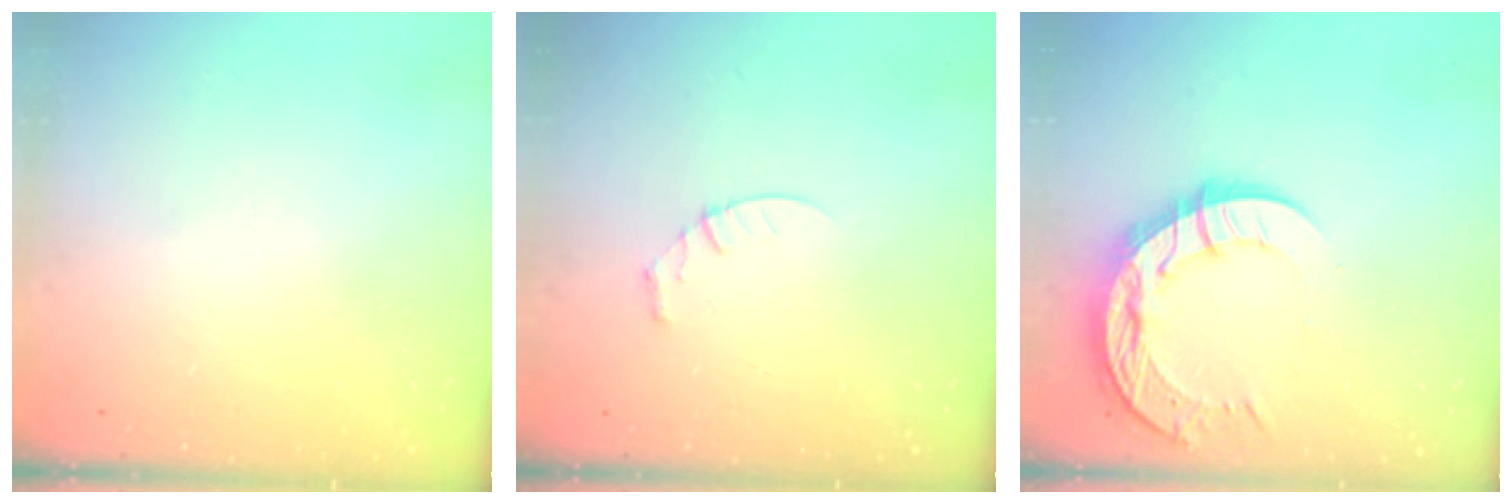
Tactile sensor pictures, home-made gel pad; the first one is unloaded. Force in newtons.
{"total": 3.5, "press": 3.5, "slide": 0.3}
{"total": 14.0, "press": 14.0, "slide": 1.3}